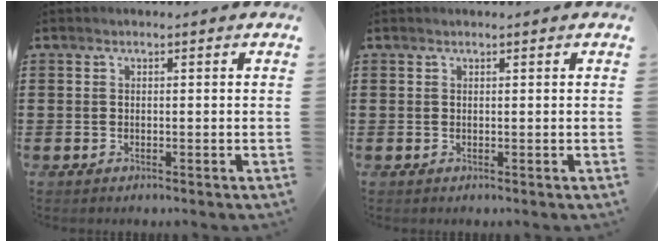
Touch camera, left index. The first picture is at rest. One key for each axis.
{"total": 0.0}